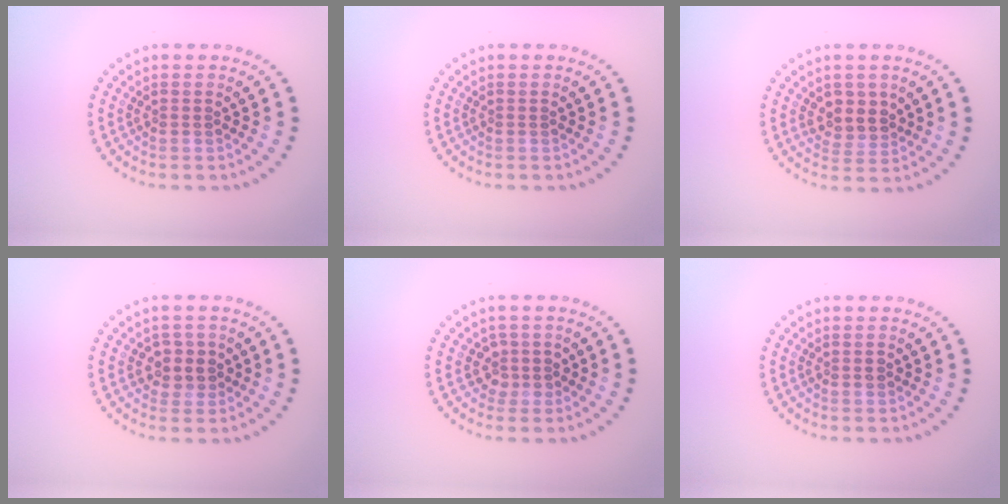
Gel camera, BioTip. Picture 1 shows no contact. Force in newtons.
{"total": 0.0}
{"total": 2.7, "press": 2.4, "slide": 1.1}
{"total": 2.4, "press": 2.2, "slide": 0.9}
{"total": 1.8, "press": 1.4, "slide": 1.1}
{"total": 0.9, "press": 0.9, "slide": 0.0}